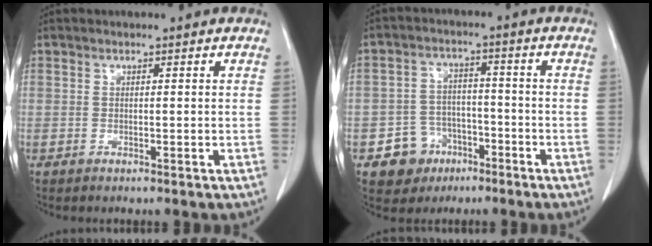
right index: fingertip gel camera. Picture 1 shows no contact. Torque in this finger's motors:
{"motor_torque": [-0.09, 0.13, -0.44, -0.21]}